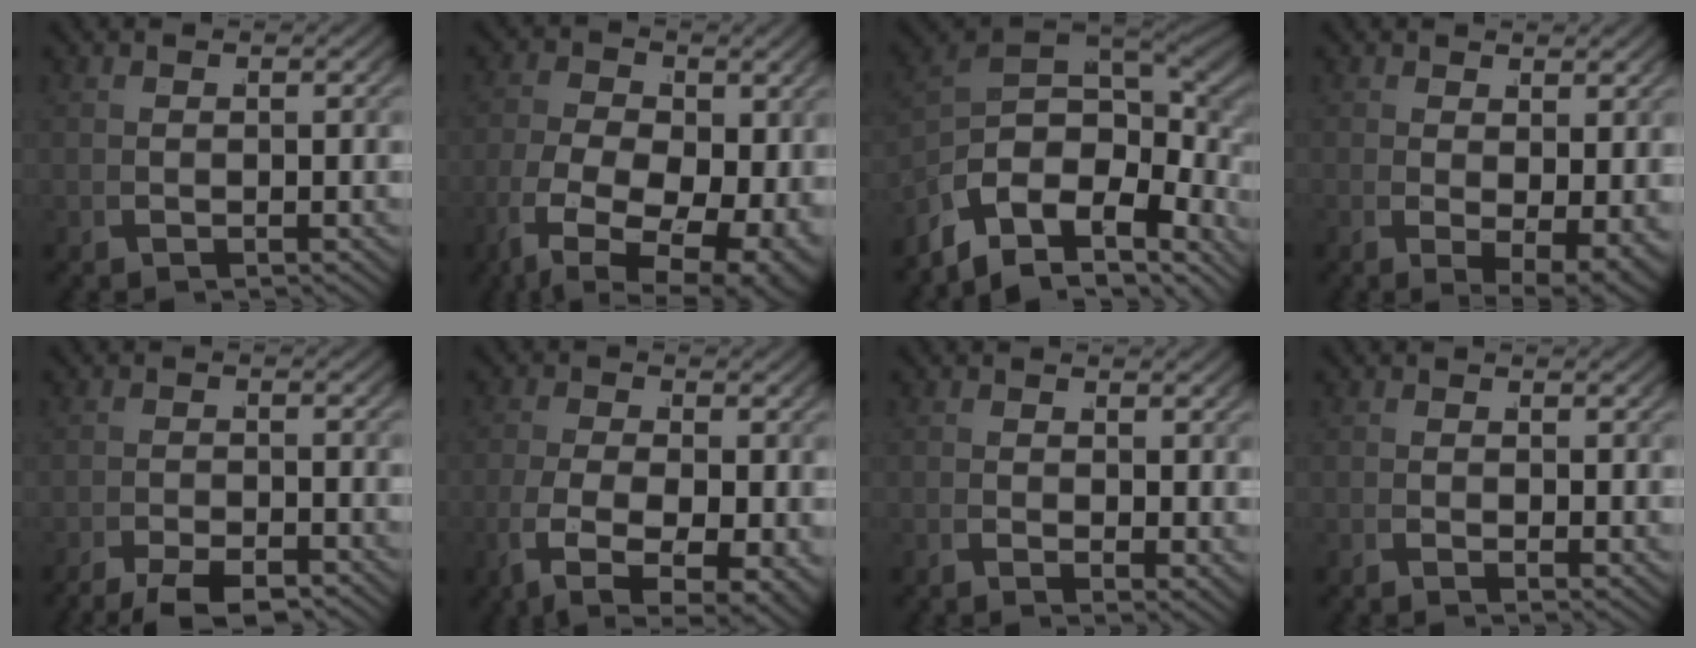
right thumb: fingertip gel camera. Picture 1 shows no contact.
{"total": 11.9, "force": [-3.3, 7.5, 8.6], "torque": [-0.170, -0.057, -0.029]}
{"total": 16.3, "force": [-2.8, 10.4, 12.3], "torque": [-0.247, -0.048, -0.017]}
{"total": 4.2, "force": [-0.6, 2.0, 3.6], "torque": [-0.059, -0.025, 0.004]}
{"total": 4.1, "force": [-3.6, 1.0, 1.8], "torque": [-0.026, -0.012, -0.063]}
{"total": 9.3, "force": [-2.7, 5.0, 7.4], "torque": [-0.157, -0.045, -0.024]}
{"total": 0.9, "force": [0.2, 0.3, 0.8], "torque": [-0.008, -0.002, 0.002]}
{"total": 0.6, "force": [0.0, 0.1, 0.6], "torque": [-0.009, 0.000, -0.003]}